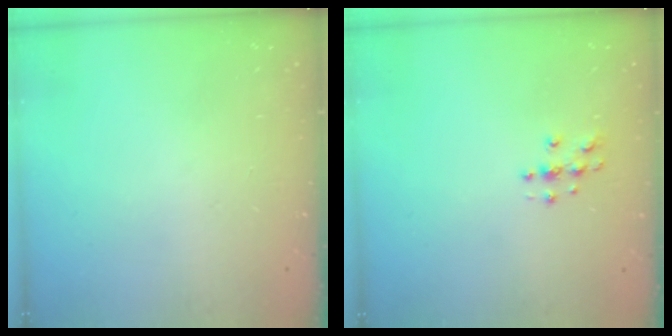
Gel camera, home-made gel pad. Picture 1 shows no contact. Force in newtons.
{"total": 3.8, "press": 3.8, "slide": 0.4}